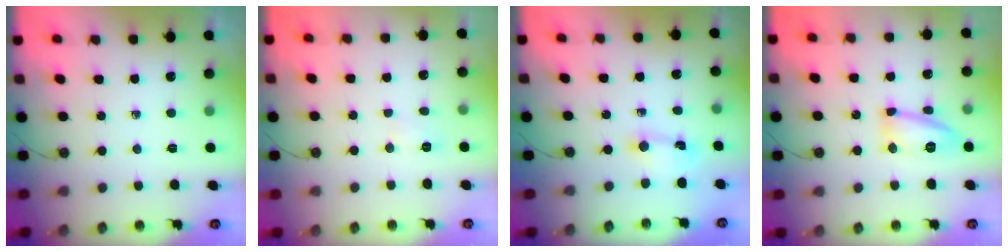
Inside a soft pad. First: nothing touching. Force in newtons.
{"total": 3.0, "press": 2.9, "slide": 0.7}
{"total": 1.9, "press": 1.9, "slide": 0.4}
{"total": 12.4, "press": 12.4, "slide": 0.9}